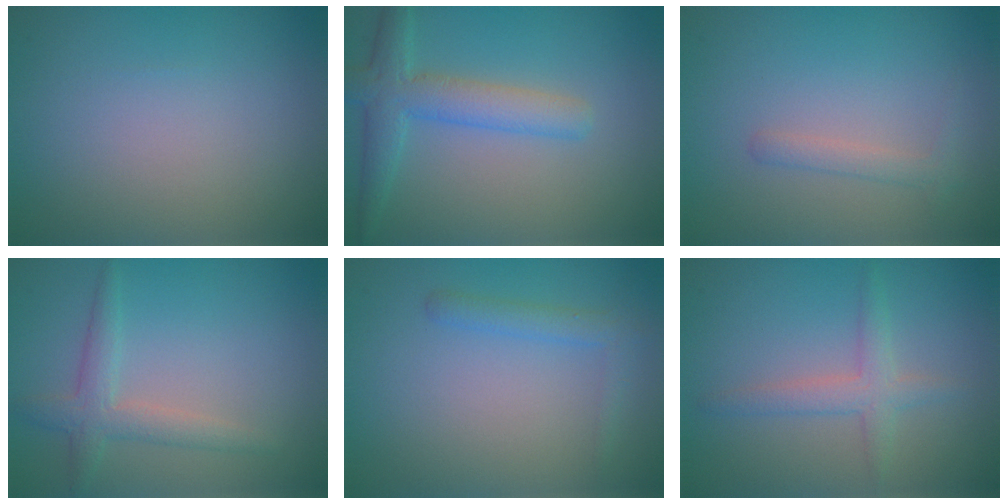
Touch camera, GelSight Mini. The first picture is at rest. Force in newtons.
{"total": 4.1, "press": 4.1, "slide": 0.1}
{"total": 1.3, "press": 1.3, "slide": 0.1}
{"total": 2.7, "press": 2.7, "slide": 0.1}
{"total": 1.7, "press": 1.7, "slide": 0.1}
{"total": 2.2, "press": 2.2, "slide": 0.0}